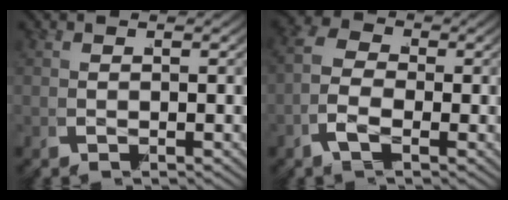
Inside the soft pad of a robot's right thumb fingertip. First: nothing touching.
{"total": 5.9, "force": [-0.5, 4.3, 4.0], "torque": [-0.069, -0.003, -0.021]}